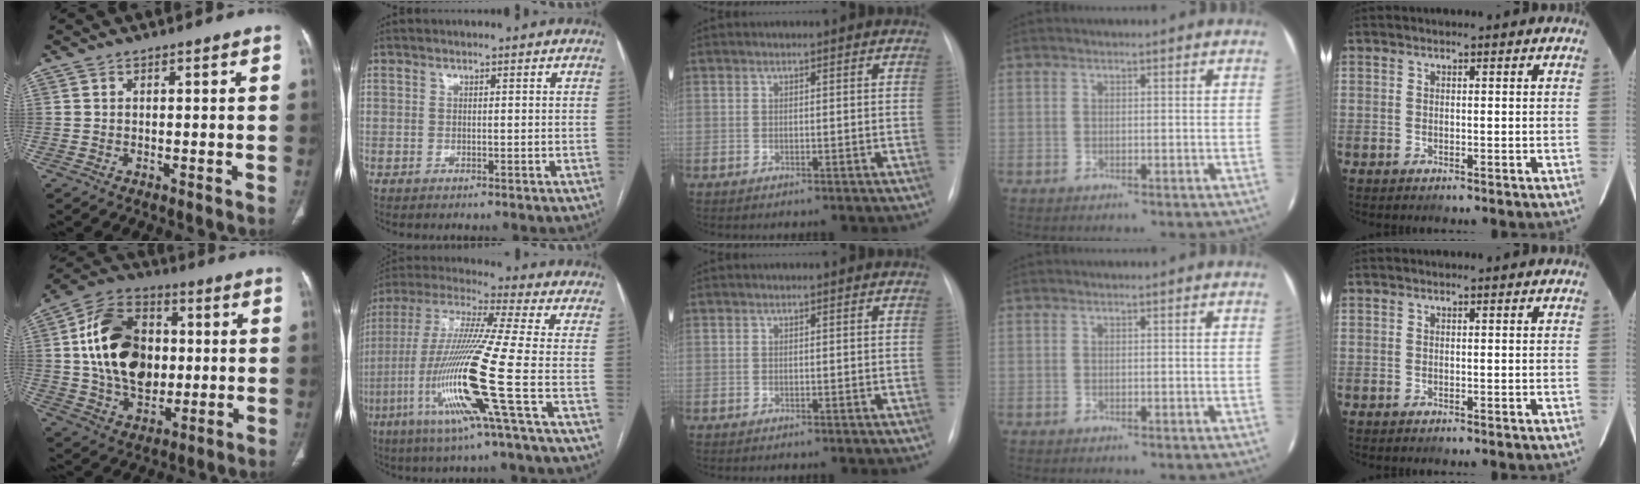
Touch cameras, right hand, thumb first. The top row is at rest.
{"thumb": {"total": 20.0, "force": [1.7, 14.0, 14.1], "torque": [-0.219, 0.010, 0.033]}, "index": {"total": 17.7, "force": [-5.7, -1.7, 16.7], "torque": [-0.349, -0.023, -0.120]}}